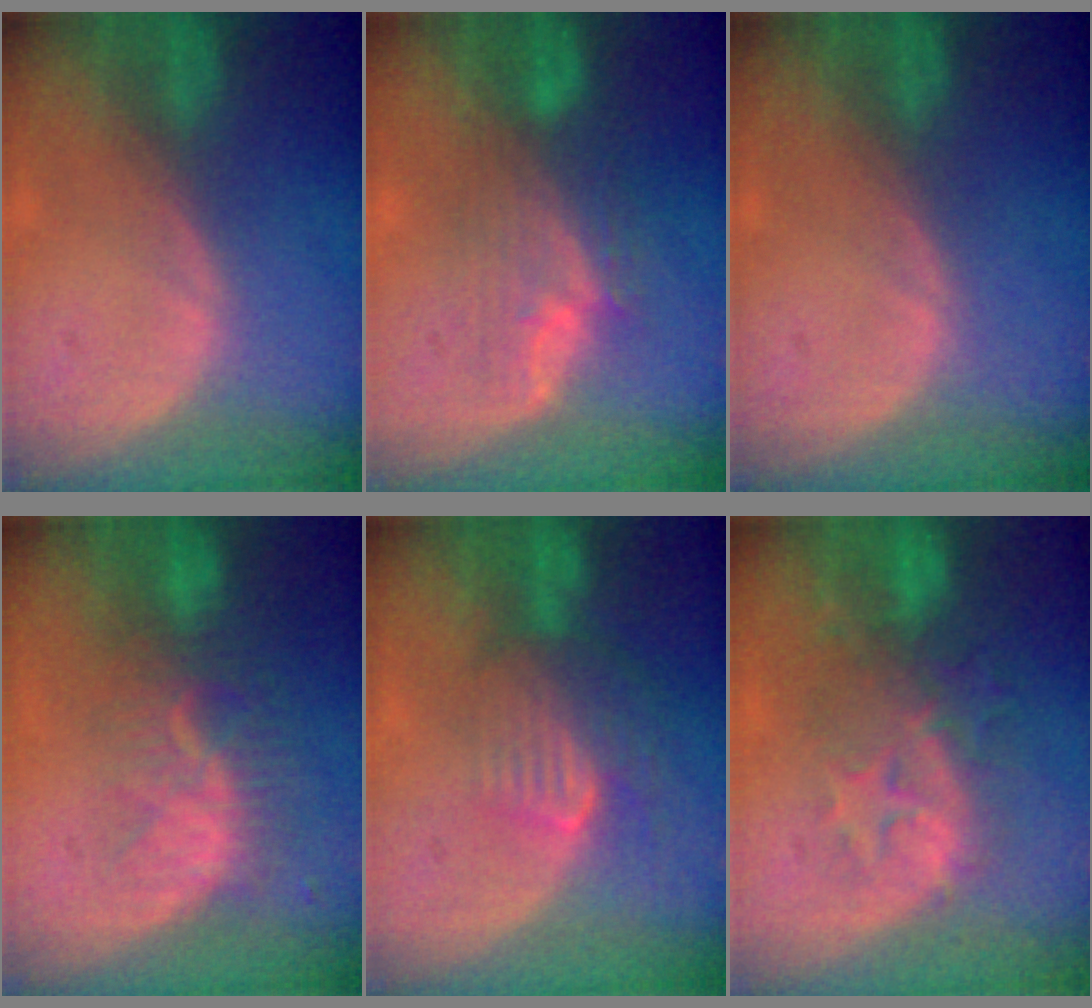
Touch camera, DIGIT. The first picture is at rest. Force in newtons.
{"total": 5.7, "press": 5.6, "slide": 0.6}
{"total": 0.0}
{"total": 8.3, "press": 7.3, "slide": 3.8}
{"total": 8.1, "press": 7.3, "slide": 3.6}
{"total": 9.5, "press": 8.7, "slide": 4.0}